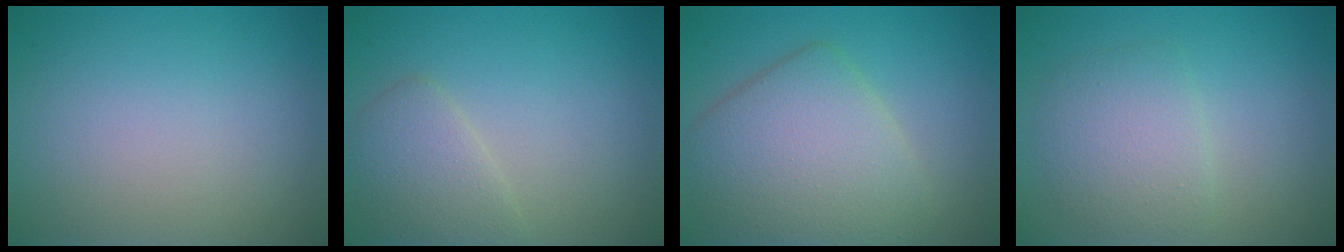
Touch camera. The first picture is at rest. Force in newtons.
{"total": 2.7, "press": 2.7, "slide": 0.1}
{"total": 6.8, "press": 6.7, "slide": 0.5}
{"total": 3.4, "press": 3.4, "slide": 0.1}